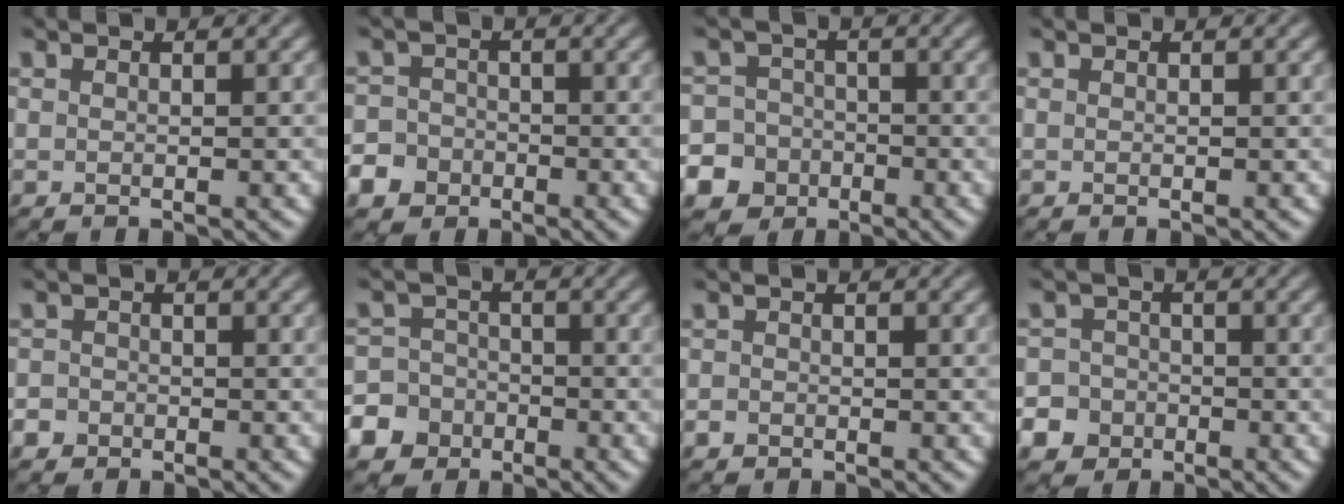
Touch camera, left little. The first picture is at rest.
{"total": 4.9, "force": [-2.8, 3.9, 1.0], "torque": [-0.007, -0.010, -0.061]}
{"total": 9.4, "force": [-5.2, 7.7, 1.6], "torque": [-0.037, -0.029, -0.109]}
{"total": 0.0}
{"total": 1.9, "force": [-1.0, 1.5, 0.4], "torque": [0.002, 0.003, -0.019]}
{"total": 7.6, "force": [-4.4, 6.0, 1.3], "torque": [-0.024, -0.017, -0.100]}
{"total": 0.8, "force": [-0.4, 0.6, 0.2], "torque": [-0.001, -0.003, -0.009]}
{"total": 6.8, "force": [-3.7, 5.5, 1.1], "torque": [-0.019, -0.017, -0.081]}